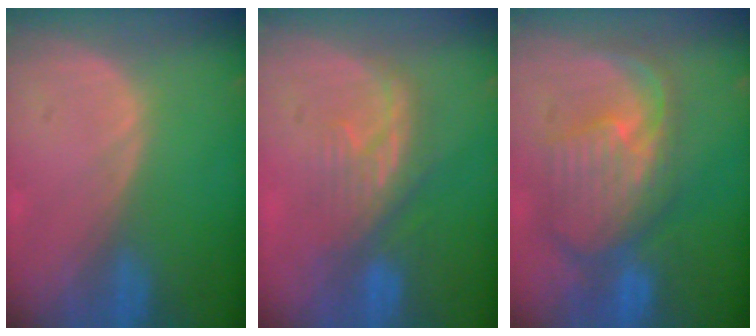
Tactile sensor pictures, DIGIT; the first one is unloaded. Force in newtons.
{"total": 6.1, "press": 6.0, "slide": 1.1}
{"total": 10.6, "press": 9.5, "slide": 4.7}